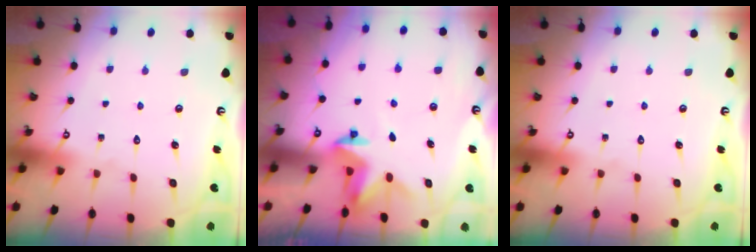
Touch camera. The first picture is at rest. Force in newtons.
{"total": 3.1, "press": 3.1, "slide": 0.2}
{"total": 0.0}